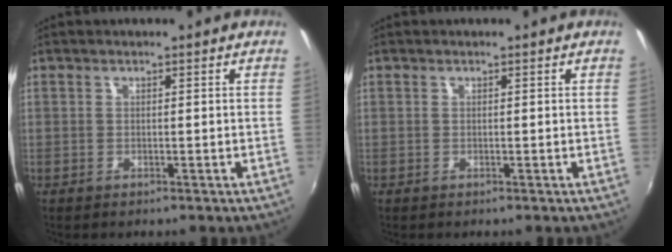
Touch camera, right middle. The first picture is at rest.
{"total": 0.0}